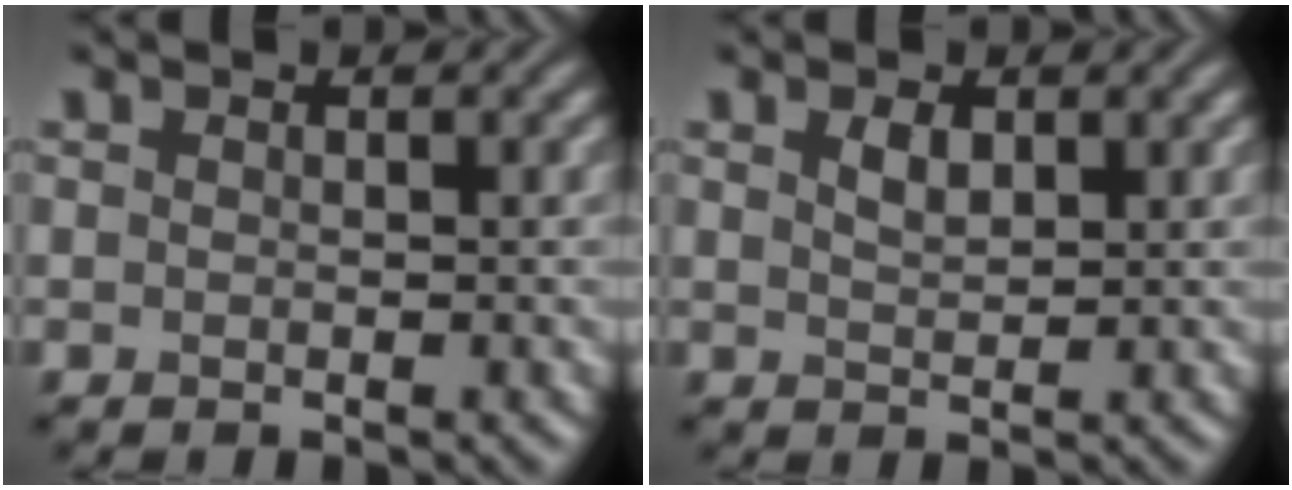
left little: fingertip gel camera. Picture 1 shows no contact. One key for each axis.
{"total": 1.7, "fx": 0.9, "fy": 0.8, "fz": 1.1, "tx": -0.023, "ty": 0.001, "tz": 0.021}